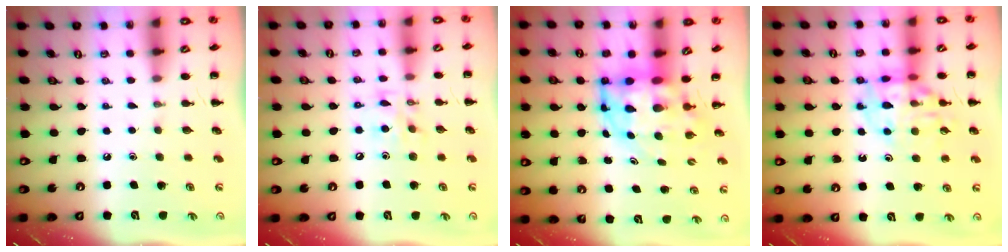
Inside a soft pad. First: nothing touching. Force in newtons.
{"total": 9.8, "press": 9.7, "slide": 1.3}
{"total": 7.3, "press": 7.0, "slide": 1.9}
{"total": 14.5, "press": 14.4, "slide": 2.0}